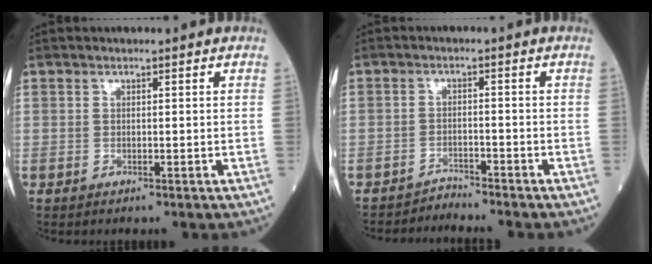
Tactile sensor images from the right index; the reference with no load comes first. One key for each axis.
{"total": 2.8, "fx": -2.6, "fy": -0.7, "fz": -1.0, "tx": 0.022, "ty": -0.009, "tz": -0.042}